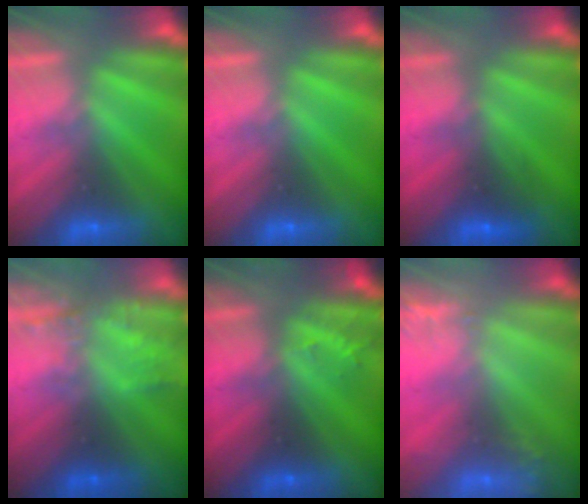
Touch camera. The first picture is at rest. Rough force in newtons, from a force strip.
{"total": 0.0}
{"total": 2.7}
{"total": 2.3}
{"total": 2.9}
{"total": 2.5}